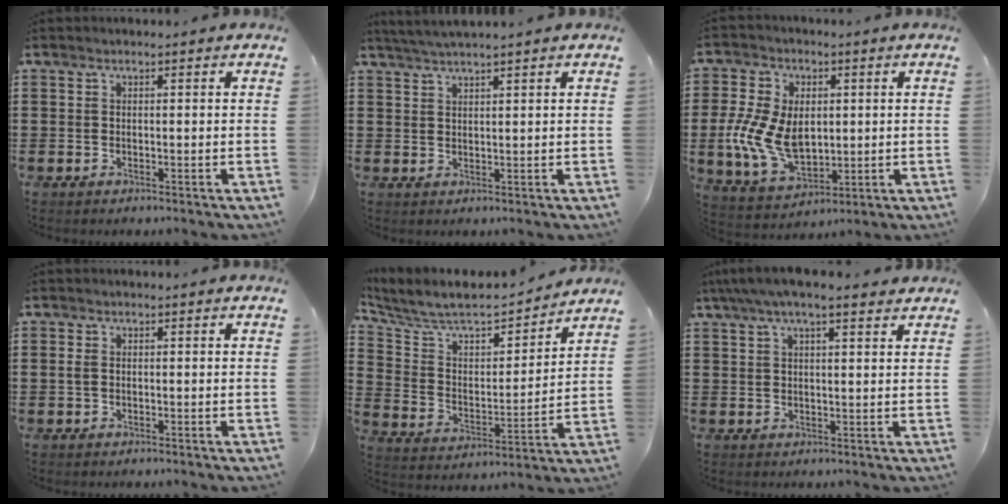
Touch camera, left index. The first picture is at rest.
{"total": 2.4, "force": [2.2, -0.5, 0.6], "torque": [-0.017, -0.002, 0.043]}
{"total": 11.1, "force": [0.0, 7.3, 8.4], "torque": [-0.201, 0.004, 0.000]}
{"total": 1.0, "force": [0.0, 0.6, 0.8], "torque": [-0.025, 0.001, -0.004]}
{"total": 7.0, "force": [6.3, 2.0, 2.4], "torque": [-0.080, -0.045, 0.104]}
{"total": 4.9, "force": [3.6, 0.8, 3.2], "torque": [-0.070, 0.002, 0.062]}